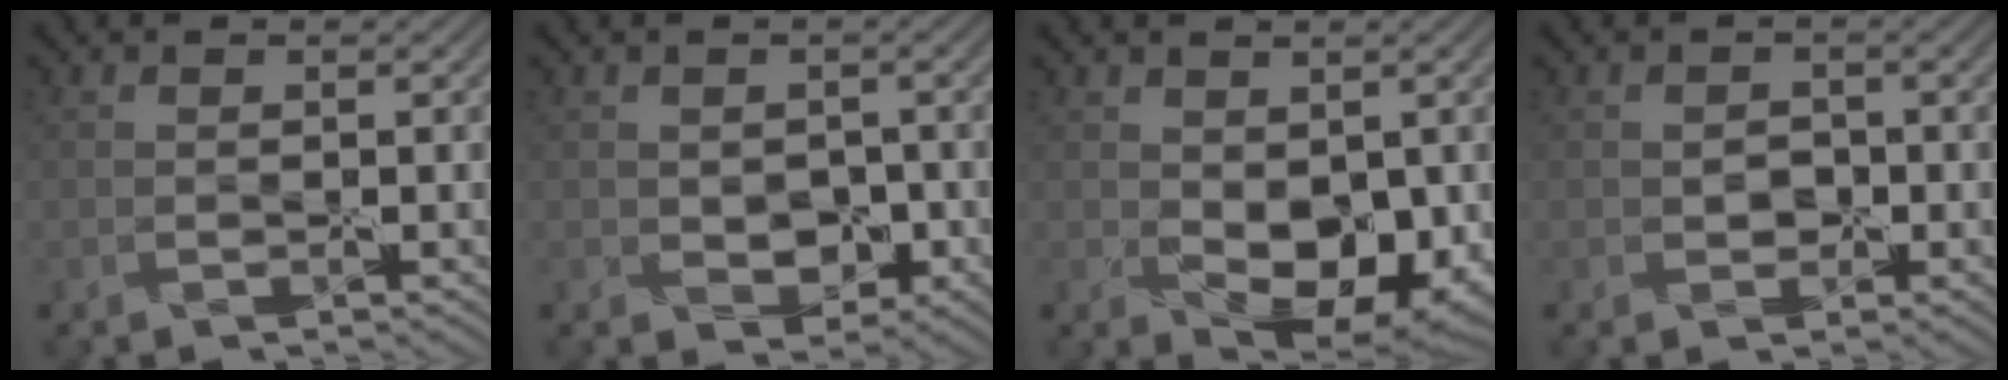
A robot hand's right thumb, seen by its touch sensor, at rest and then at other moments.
{"total": 1.6, "force": [-0.4, 1.4, 0.6], "torque": [-0.003, -0.004, -0.007]}
{"total": 5.9, "force": [-0.3, 3.8, 4.5], "torque": [-0.077, -0.020, 0.004]}
{"total": 0.8, "force": [-0.3, 0.7, -0.1], "torque": [0.007, 0.003, -0.007]}